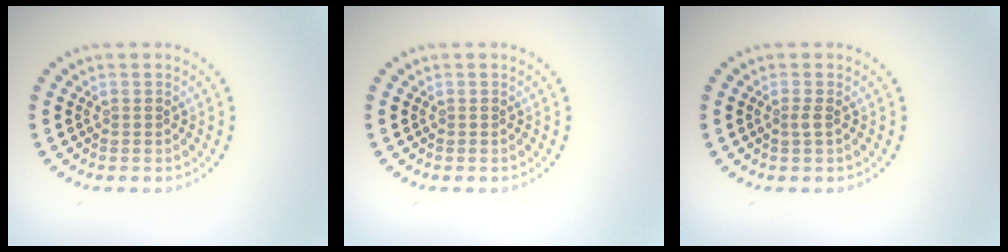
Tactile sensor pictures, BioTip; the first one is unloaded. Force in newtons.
{"total": 0.0}
{"total": 0.8, "press": 0.5, "slide": 0.6}